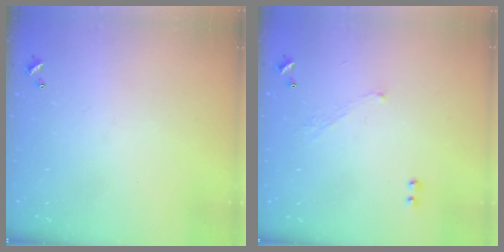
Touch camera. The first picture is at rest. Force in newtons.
{"total": 4.0, "press": 4.0, "slide": 0.7}